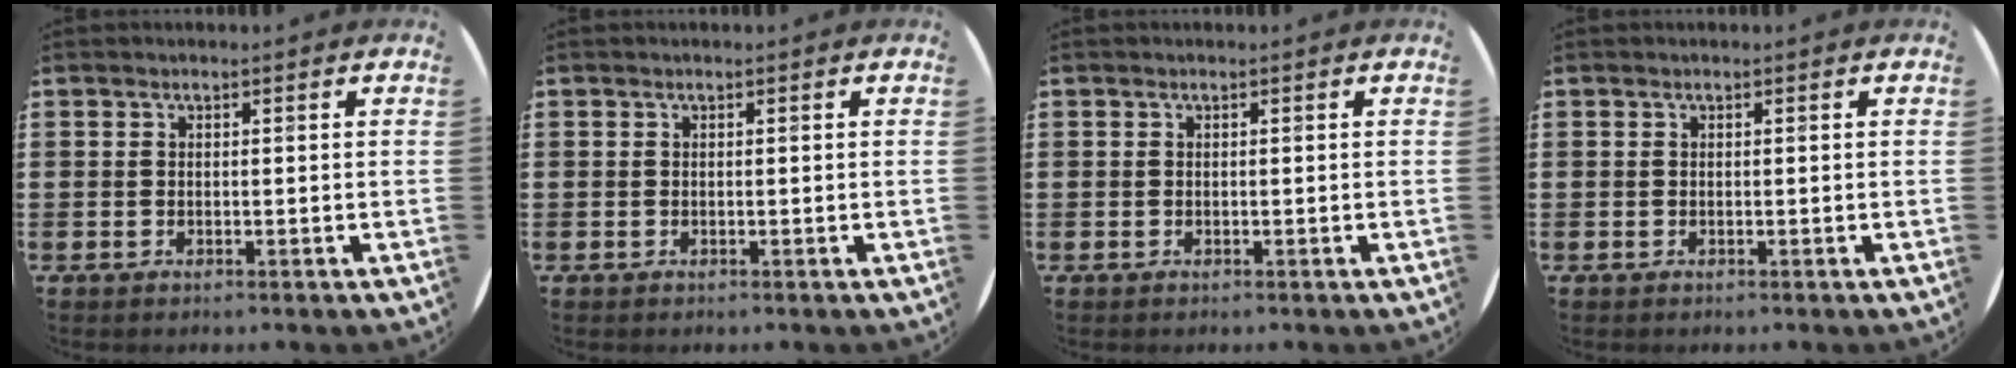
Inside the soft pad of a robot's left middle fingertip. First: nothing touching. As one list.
[{"total": 0.0}, {"total": 0.0}, {"total": 0.0}]